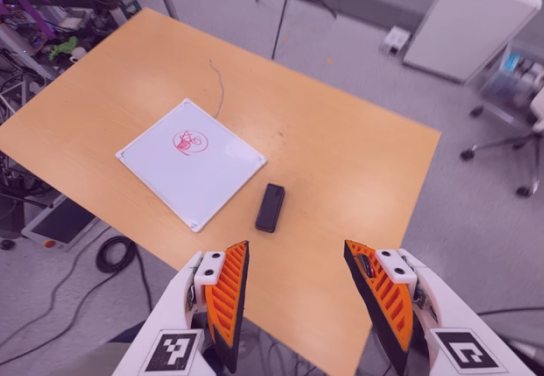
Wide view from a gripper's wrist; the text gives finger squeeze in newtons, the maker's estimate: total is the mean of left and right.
{"total": 0.0}